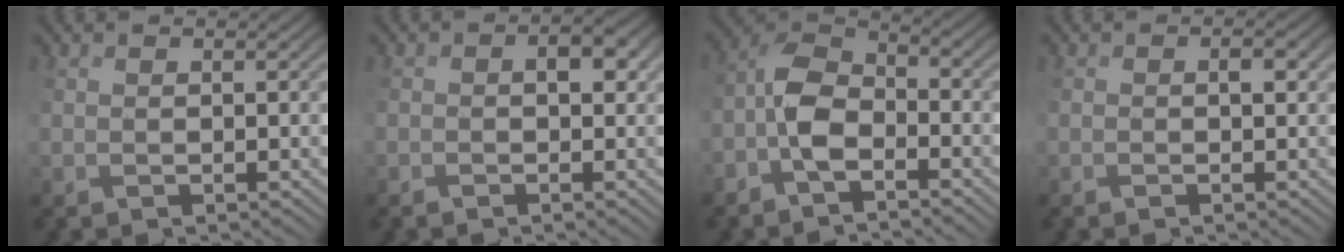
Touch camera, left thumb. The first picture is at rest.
{"total": 3.6, "force": [0.0, 2.0, 3.0], "torque": [-0.040, 0.006, 0.006]}
{"total": 5.2, "force": [-2.6, 1.8, 4.1], "torque": [-0.082, 0.015, -0.062]}
{"total": 1.7, "force": [0.1, 0.7, 1.6], "torque": [-0.024, 0.006, -0.001]}